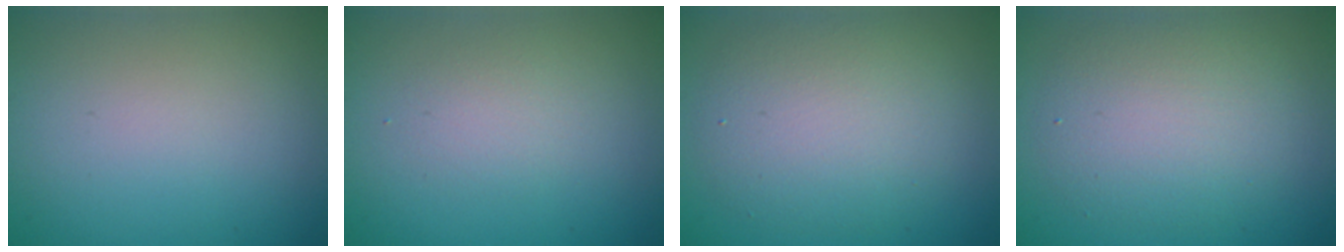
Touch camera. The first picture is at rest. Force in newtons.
{"total": 1.6, "press": 1.6, "slide": 0.0}
{"total": 5.3, "press": 5.3, "slide": 0.3}
{"total": 4.8, "press": 4.8, "slide": 0.1}